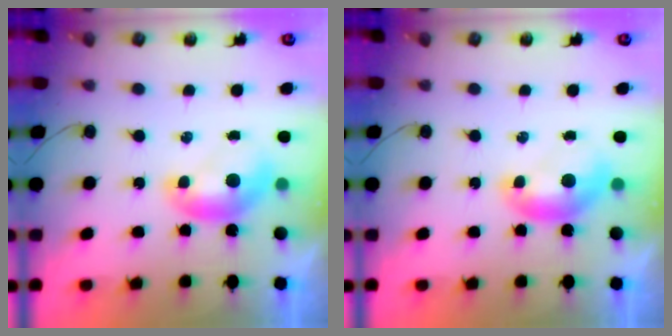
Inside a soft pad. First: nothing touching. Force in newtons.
{"total": 0.0}